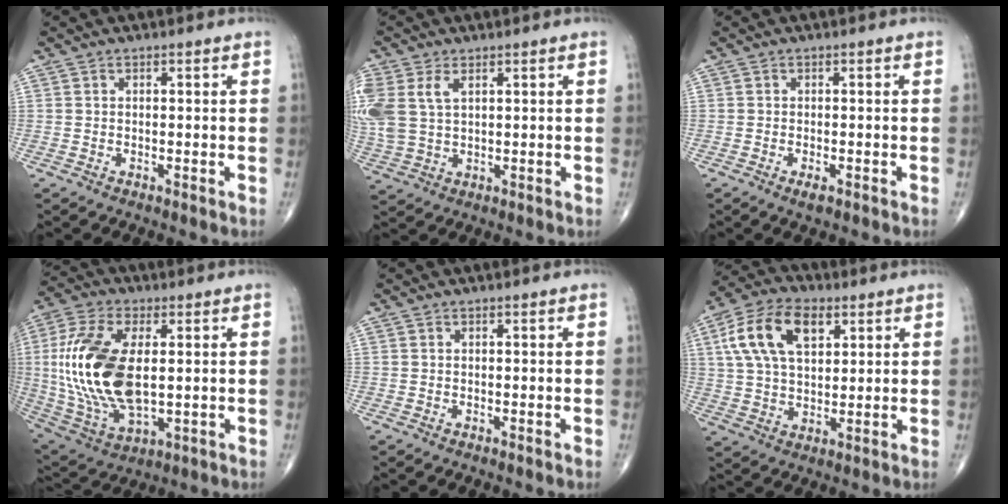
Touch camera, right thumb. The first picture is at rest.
{"total": 10.3, "force": [3.2, 6.3, 7.5], "torque": [-0.200, 0.006, 0.075]}
{"total": 1.7, "force": [-0.9, 0.7, 1.3], "torque": [-0.022, -0.002, -0.014]}
{"total": 21.2, "force": [1.4, 10.9, 18.1], "torque": [-0.388, -0.013, 0.033]}
{"total": 0.0}
{"total": 14.1, "force": [5.1, 8.1, 10.4], "torque": [-0.187, 0.003, 0.093]}